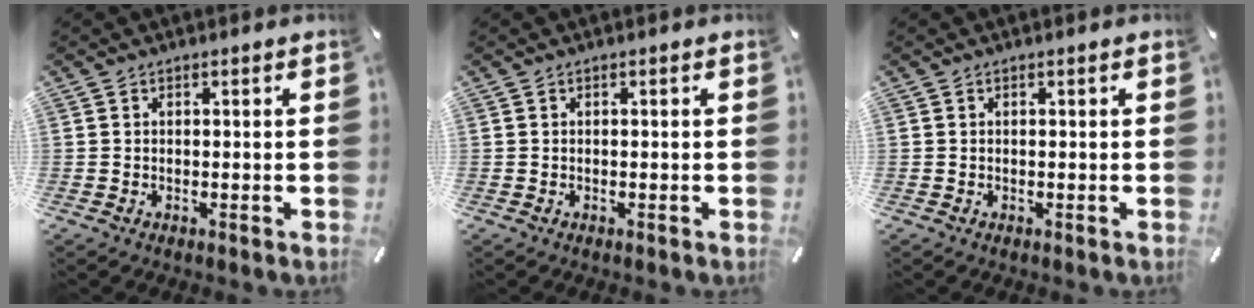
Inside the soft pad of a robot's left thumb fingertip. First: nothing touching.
{"total": 0.0}
{"total": 0.0}